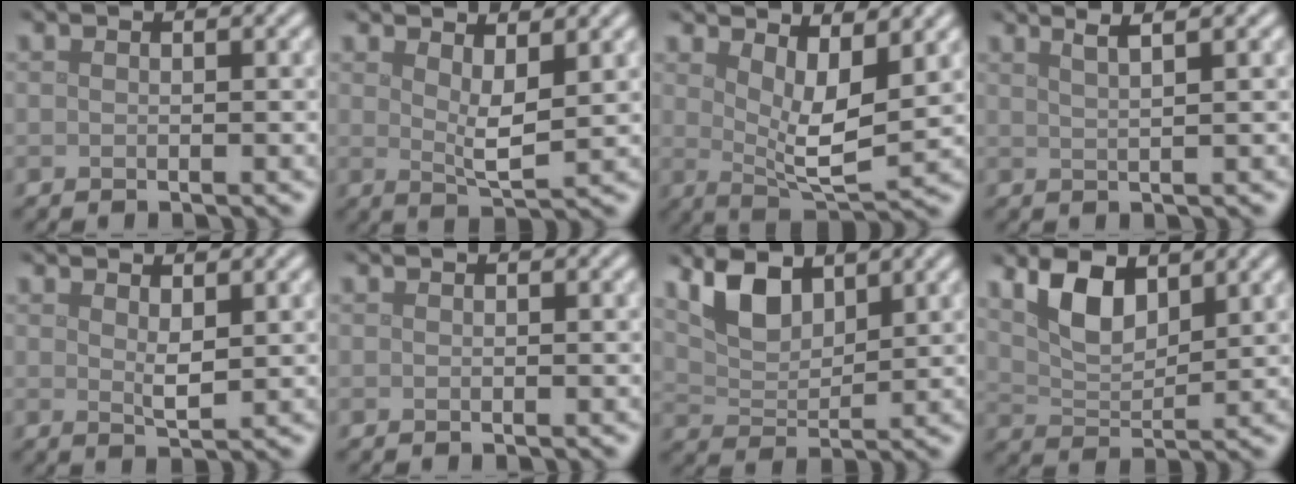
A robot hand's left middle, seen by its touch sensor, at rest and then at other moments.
{"total": 2.9, "force": [1.5, 0.7, 2.4], "torque": [-0.042, -0.012, 0.027]}
{"total": 5.1, "force": [2.2, 1.6, 4.3], "torque": [-0.077, -0.017, 0.042]}
{"total": 3.8, "force": [2.5, 1.2, 2.6], "torque": [-0.013, 0.022, 0.005]}
{"total": 1.6, "force": [0.9, 0.4, 1.2], "torque": [-0.025, -0.005, 0.018]}
{"total": 0.0}
{"total": 4.5, "force": [3.1, 2.0, 2.6], "torque": [-0.059, -0.001, 0.061]}
{"total": 4.8, "force": [2.8, 2.1, 3.3], "torque": [-0.072, 0.000, 0.053]}